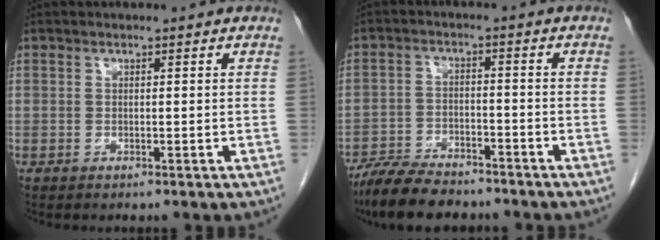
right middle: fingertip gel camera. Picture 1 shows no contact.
{"total": 9.5, "force": [-8.2, 2.6, 4.1], "torque": [-0.073, -0.019, -0.141]}